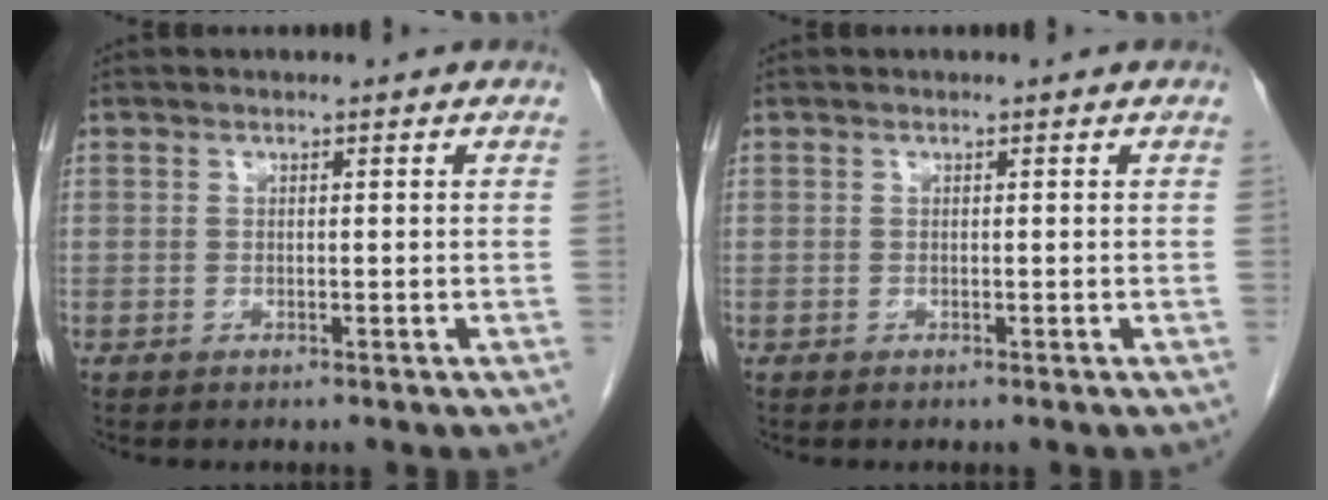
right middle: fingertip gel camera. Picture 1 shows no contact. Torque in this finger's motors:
{"motor_torque": [-0.07, 0.13, -0.02, 0.01]}